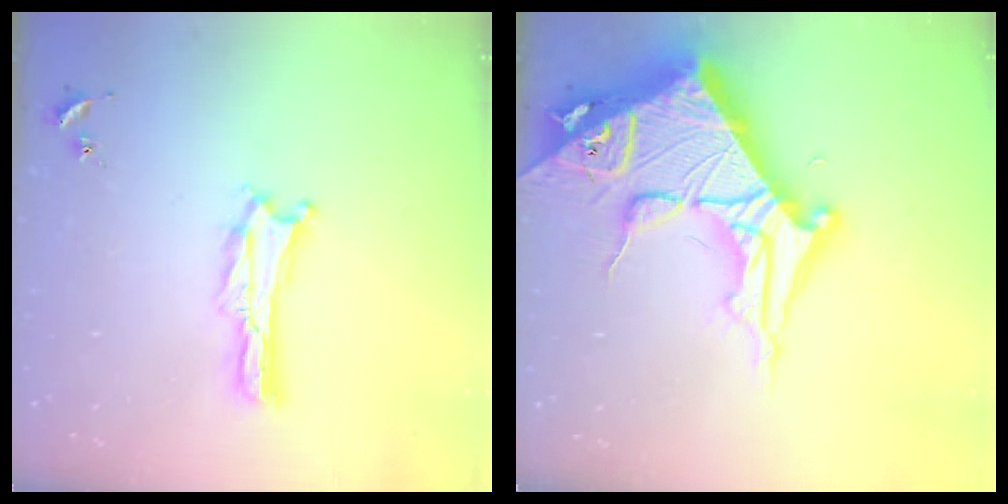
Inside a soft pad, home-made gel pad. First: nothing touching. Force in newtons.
{"total": 14.6, "press": 14.5, "slide": 1.6}